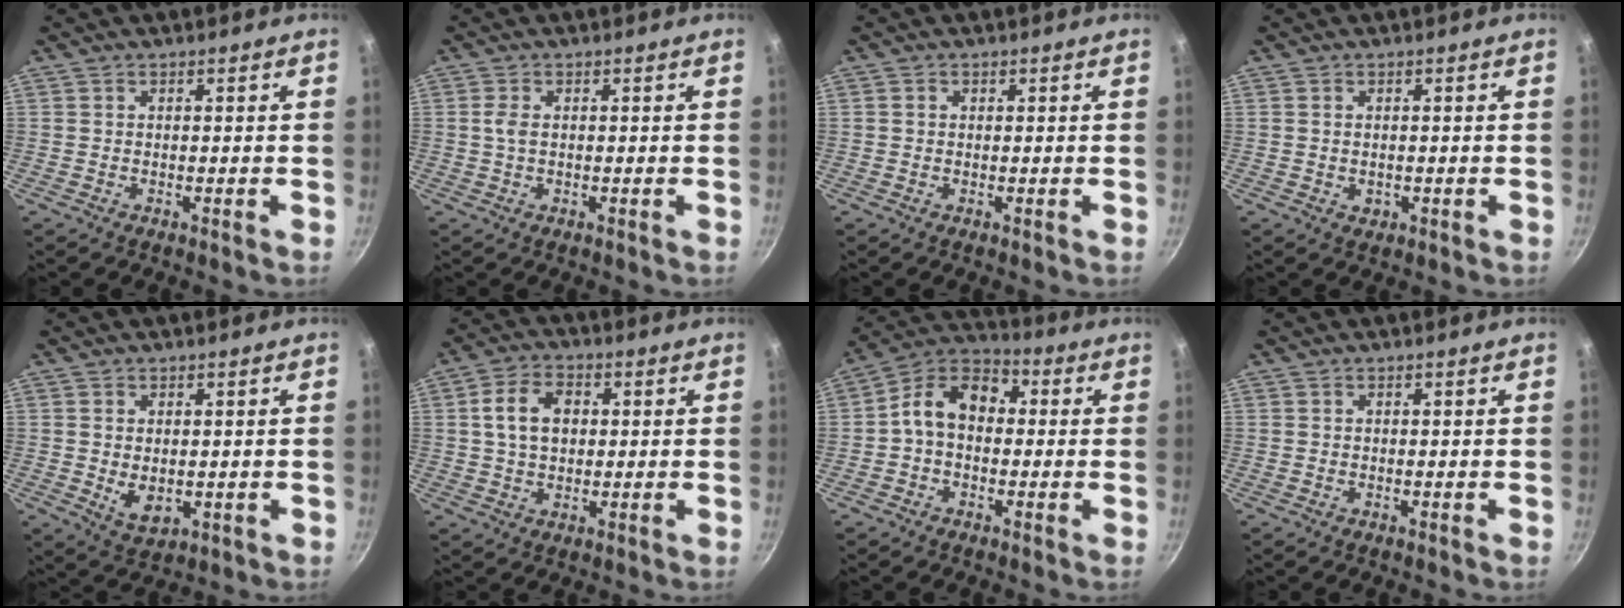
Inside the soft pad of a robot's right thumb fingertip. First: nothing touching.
{"total": 2.1, "force": [0.2, 1.2, 1.7], "torque": [-0.036, 0.002, 0.003]}
{"total": 0.8, "force": [0.1, 0.7, 0.4], "torque": [-0.006, 0.005, 0.002]}
{"total": 1.7, "force": [-0.1, 1.3, 1.1], "torque": [-0.014, -0.001, 0.000]}
{"total": 5.3, "force": [-0.1, 3.5, 4.0], "torque": [-0.062, -0.014, 0.009]}
{"total": 8.4, "force": [1.4, 6.0, 5.8], "torque": [-0.088, 0.012, 0.020]}
{"total": 10.6, "force": [0.2, 7.7, 7.3], "torque": [-0.097, 0.038, -0.022]}
{"total": 0.0}